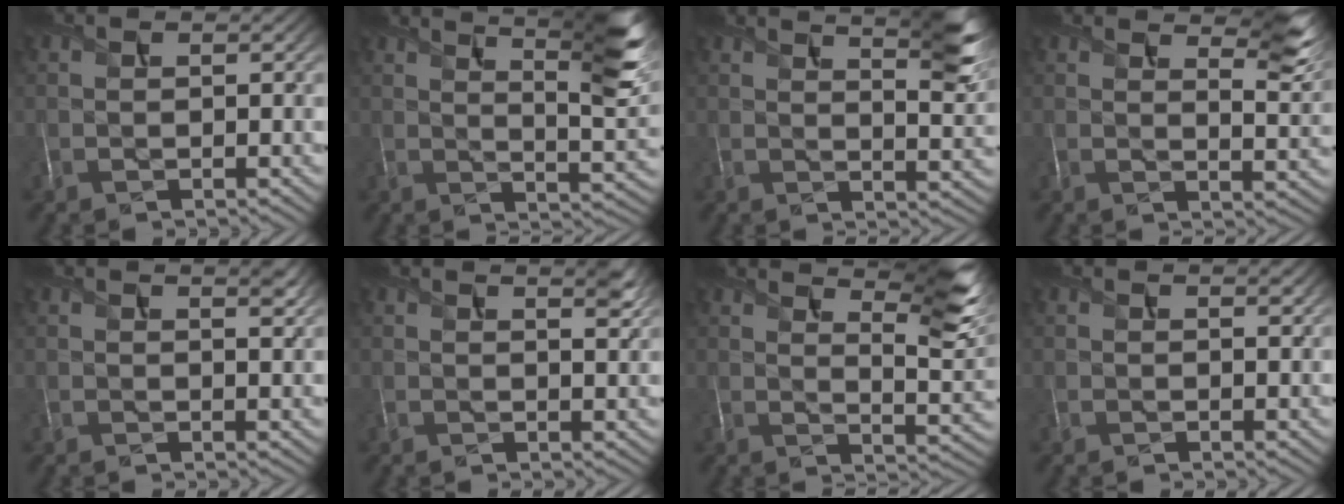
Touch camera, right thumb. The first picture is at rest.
{"total": 10.2, "force": [6.3, 1.8, 7.8], "torque": [-0.116, 0.004, 0.095]}
{"total": 7.6, "force": [5.0, 1.6, 5.5], "torque": [-0.080, 0.008, 0.075]}
{"total": 7.3, "force": [5.3, 1.8, 4.7], "torque": [-0.073, 0.001, 0.089]}
{"total": 2.2, "force": [1.6, 0.4, 1.4], "torque": [-0.027, -0.002, 0.024]}
{"total": 3.1, "force": [2.2, 0.6, 2.1], "torque": [-0.039, 0.001, 0.035]}
{"total": 9.9, "force": [6.8, 1.8, 7.0], "torque": [-0.118, 0.001, 0.113]}
{"total": 1.4, "force": [1.1, 0.3, 0.8], "torque": [-0.017, -0.006, 0.016]}